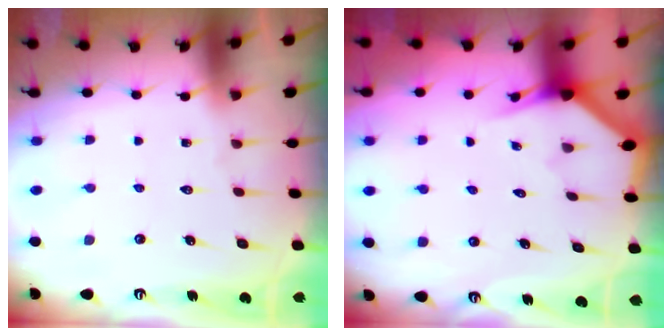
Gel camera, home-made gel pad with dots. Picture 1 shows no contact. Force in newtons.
{"total": 2.7, "press": 2.7, "slide": 0.1}